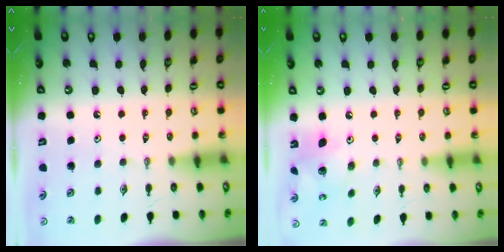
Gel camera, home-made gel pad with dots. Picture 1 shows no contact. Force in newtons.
{"total": 9.1, "press": 9.1, "slide": 0.6}